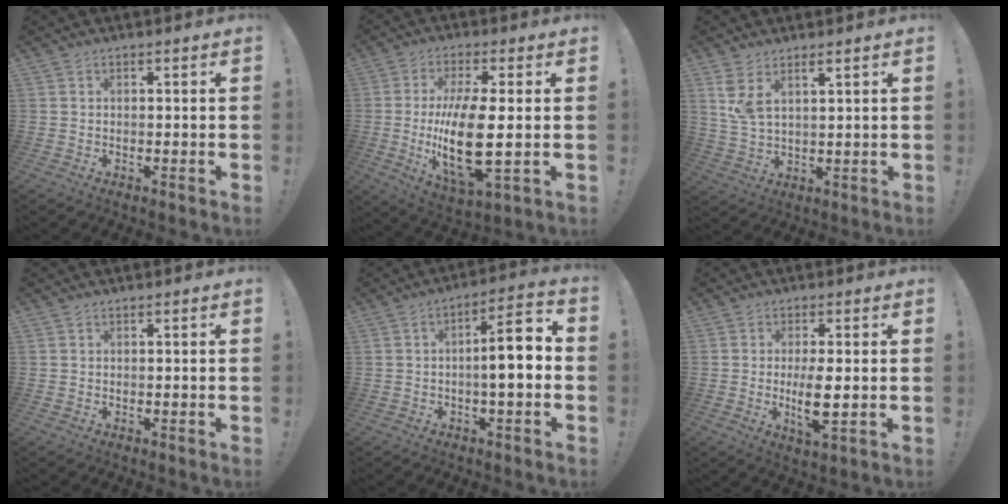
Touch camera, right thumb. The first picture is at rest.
{"total": 18.1, "force": [-1.1, 5.6, 17.1], "torque": [-0.335, -0.022, -0.019]}
{"total": 6.0, "force": [3.8, 2.0, 4.1], "torque": [-0.078, -0.018, 0.070]}
{"total": 0.0}
{"total": 10.1, "force": [-1.2, 2.4, 9.7], "torque": [-0.144, 0.005, -0.026]}
{"total": 7.3, "force": [-0.4, 1.7, 7.1], "torque": [-0.125, -0.019, -0.011]}